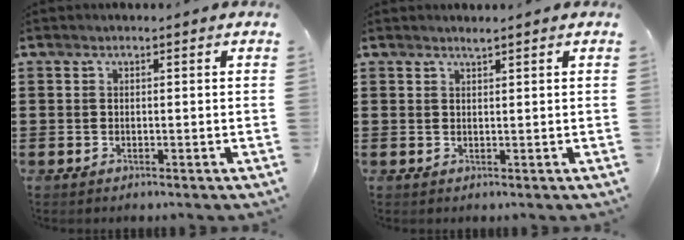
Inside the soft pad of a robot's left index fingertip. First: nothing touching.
{"total": 0.9, "force": [0.8, -0.1, 0.3], "torque": [-0.007, -0.002, 0.016]}